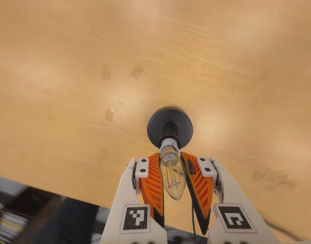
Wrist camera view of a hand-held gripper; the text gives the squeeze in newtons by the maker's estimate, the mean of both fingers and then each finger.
{"total": 18.9, "left": 17.8, "right": 19.9}